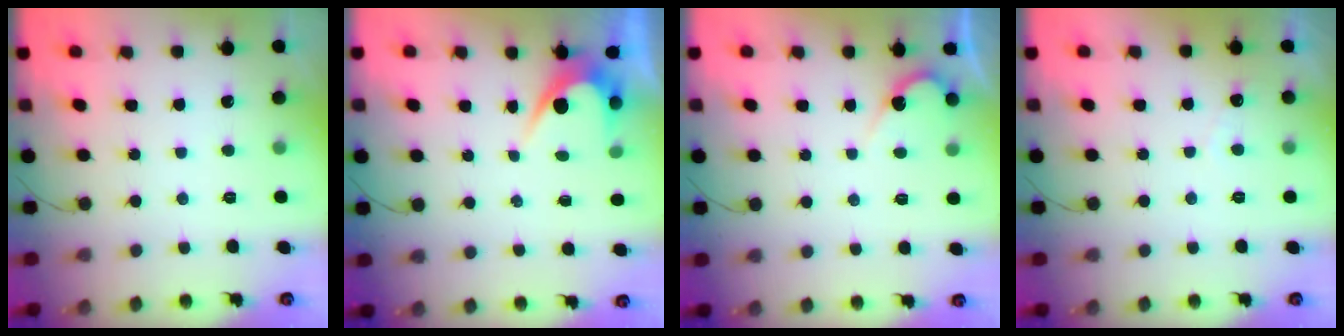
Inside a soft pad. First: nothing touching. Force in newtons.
{"total": 3.8, "press": 3.8, "slide": 0.2}
{"total": 3.6, "press": 3.6, "slide": 0.2}
{"total": 2.5, "press": 2.5, "slide": 0.1}